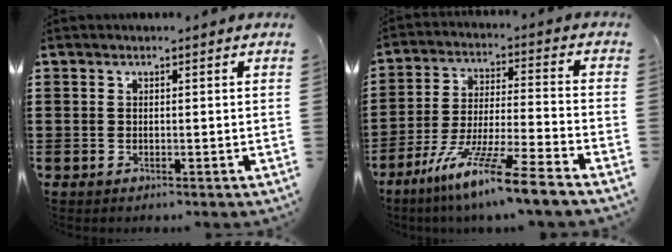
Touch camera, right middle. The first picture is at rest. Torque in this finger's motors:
{"motor_torque": [2.14, 0.00, 0.66, 0.21]}